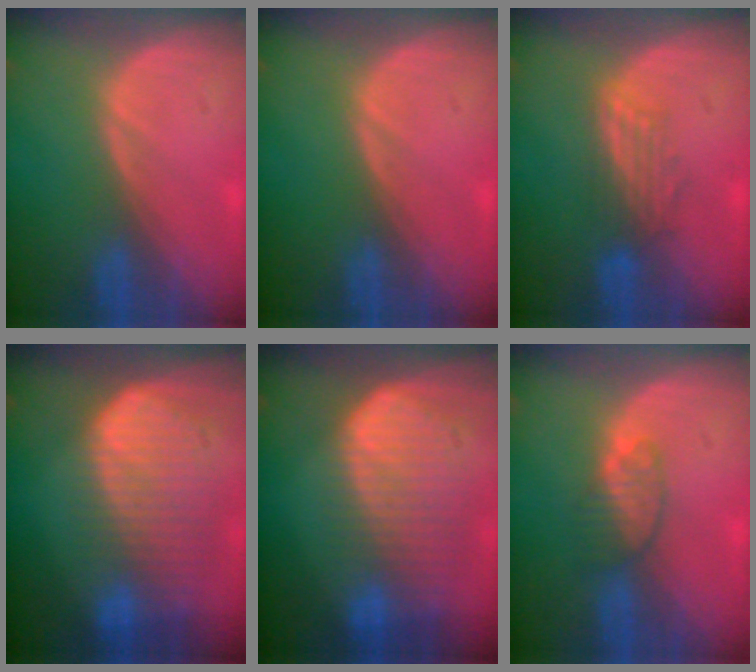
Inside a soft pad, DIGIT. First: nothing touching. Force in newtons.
{"total": 0.0}
{"total": 3.2, "press": 3.1, "slide": 0.7}
{"total": 10.1, "press": 8.7, "slide": 5.2}
{"total": 10.1, "press": 8.7, "slide": 5.2}
{"total": 3.4, "press": 3.4, "slide": 0.2}